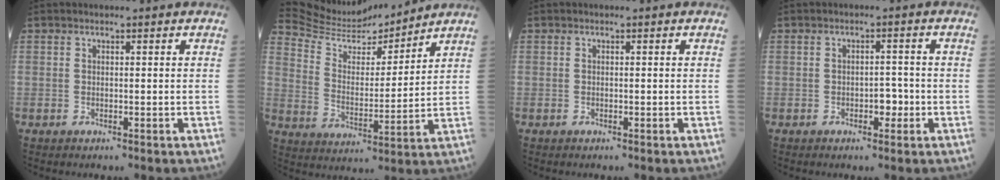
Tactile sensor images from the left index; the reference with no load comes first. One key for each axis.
{"total": 14.0, "fx": 13.6, "fy": 1.3, "fz": 3.2, "tx": -0.071, "ty": 0.000, "tz": 0.239}
{"total": 0.0}
{"total": 2.3, "fx": -1.0, "fy": 1.1, "fz": 1.7, "tx": -0.014, "ty": 0.003, "tz": -0.017}